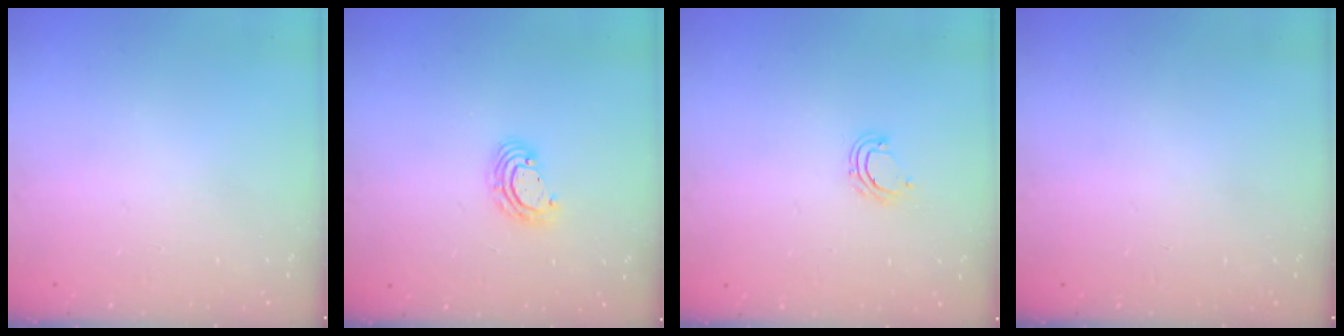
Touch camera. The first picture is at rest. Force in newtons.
{"total": 5.1, "press": 5.1, "slide": 0.4}
{"total": 4.7, "press": 4.6, "slide": 0.3}
{"total": 0.0}